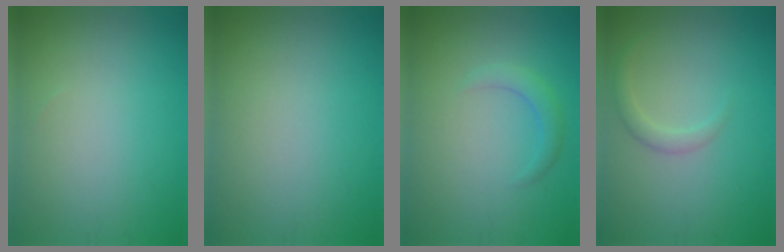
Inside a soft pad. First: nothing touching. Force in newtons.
{"total": 0.0}
{"total": 1.8, "press": 1.8, "slide": 0.2}
{"total": 1.5, "press": 1.5, "slide": 0.0}